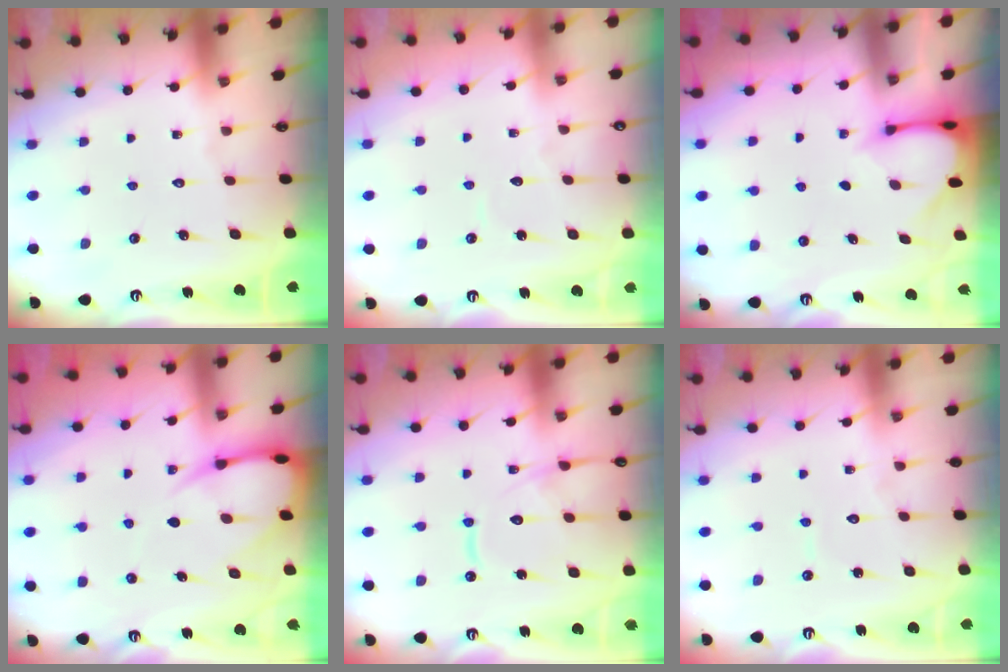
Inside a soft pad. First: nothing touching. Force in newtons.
{"total": 2.6, "press": 2.6, "slide": 0.3}
{"total": 3.2, "press": 3.2, "slide": 0.2}
{"total": 8.4, "press": 8.4, "slide": 0.8}
{"total": 13.9, "press": 13.8, "slide": 1.3}
{"total": 3.9, "press": 3.8, "slide": 0.2}